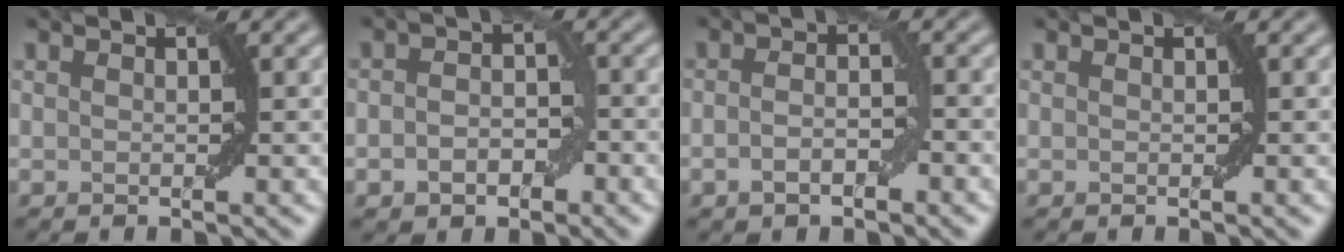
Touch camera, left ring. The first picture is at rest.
{"total": 3.2, "force": [-1.0, 2.1, 2.1], "torque": [-0.029, -0.001, -0.021]}
{"total": 2.5, "force": [-1.0, 1.0, 2.1], "torque": [-0.037, 0.001, -0.020]}
{"total": 0.0}